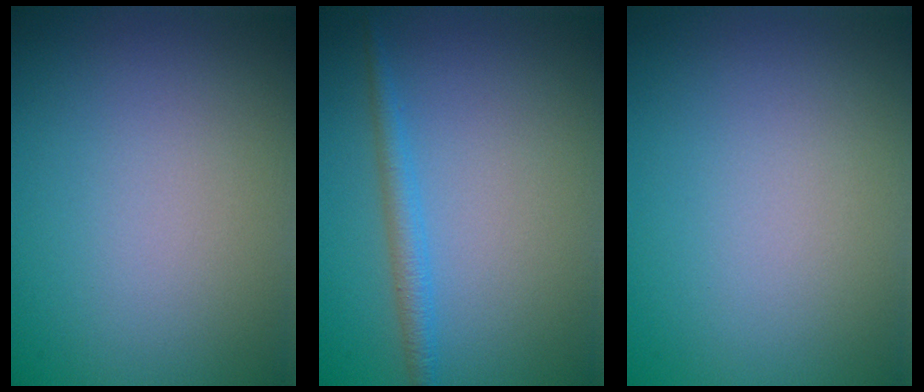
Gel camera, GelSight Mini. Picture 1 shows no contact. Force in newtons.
{"total": 1.9, "press": 1.9, "slide": 0.0}
{"total": 0.0}